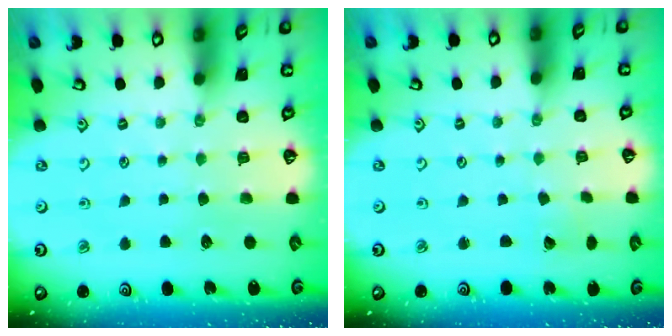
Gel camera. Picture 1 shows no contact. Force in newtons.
{"total": 1.3, "press": 1.3, "slide": 0.1}